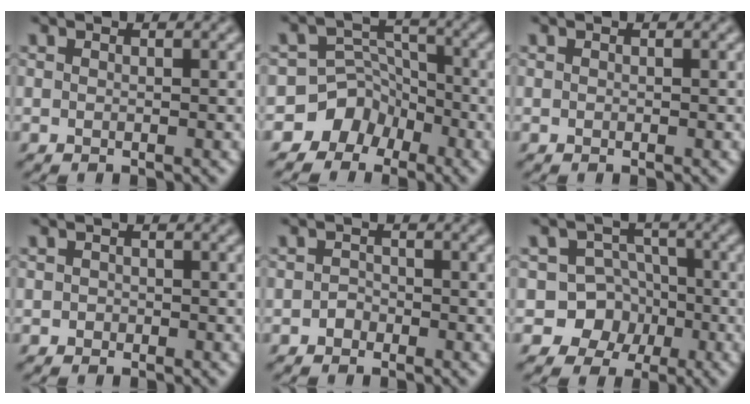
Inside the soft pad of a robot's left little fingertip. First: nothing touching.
{"total": 6.1, "force": [-4.2, 4.5, 0.0], "torque": [0.030, 0.012, -0.090]}
{"total": 0.0}
{"total": 0.7, "force": [-0.3, 0.6, 0.1], "torque": [0.005, -0.001, -0.008]}
{"total": 1.1, "force": [-0.7, 0.8, 0.2], "torque": [0.002, 0.003, -0.017]}
{"total": 7.4, "force": [-3.1, 6.6, 1.6], "torque": [-0.005, 0.007, -0.074]}